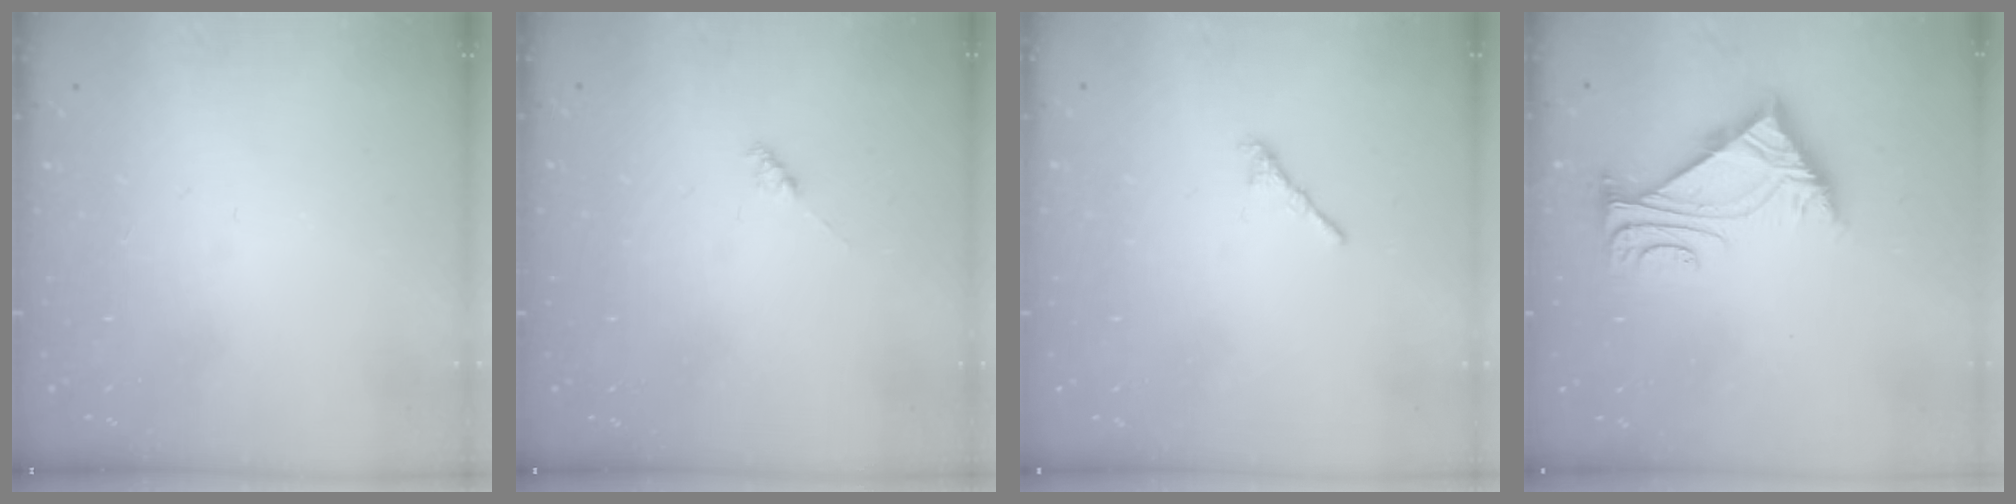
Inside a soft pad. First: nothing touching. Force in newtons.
{"total": 2.1, "press": 2.0, "slide": 0.5}
{"total": 2.4, "press": 2.3, "slide": 0.7}
{"total": 7.2, "press": 7.2, "slide": 1.1}